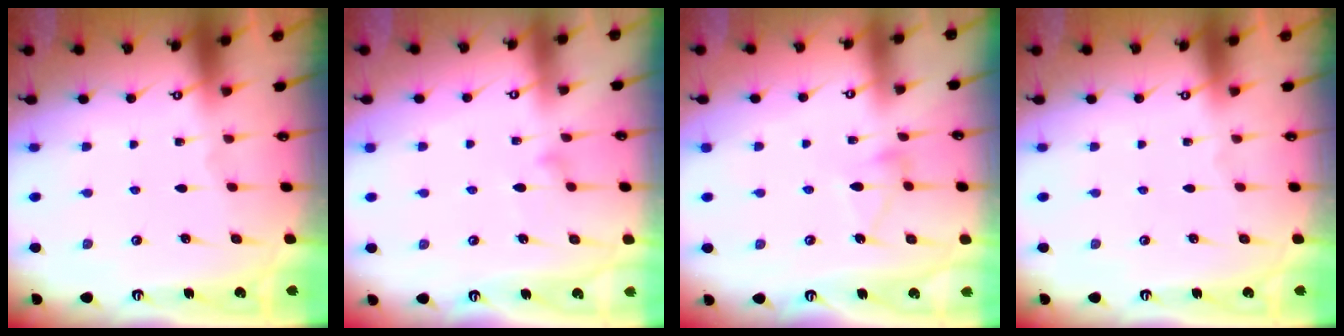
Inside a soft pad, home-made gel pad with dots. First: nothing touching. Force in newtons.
{"total": 7.9, "press": 7.9, "slide": 0.4}
{"total": 5.0, "press": 4.9, "slide": 0.1}
{"total": 0.0}